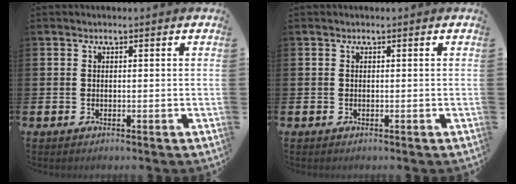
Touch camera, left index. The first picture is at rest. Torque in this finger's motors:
{"motor_torque": [0.00, 0.00, -0.02, 0.01]}